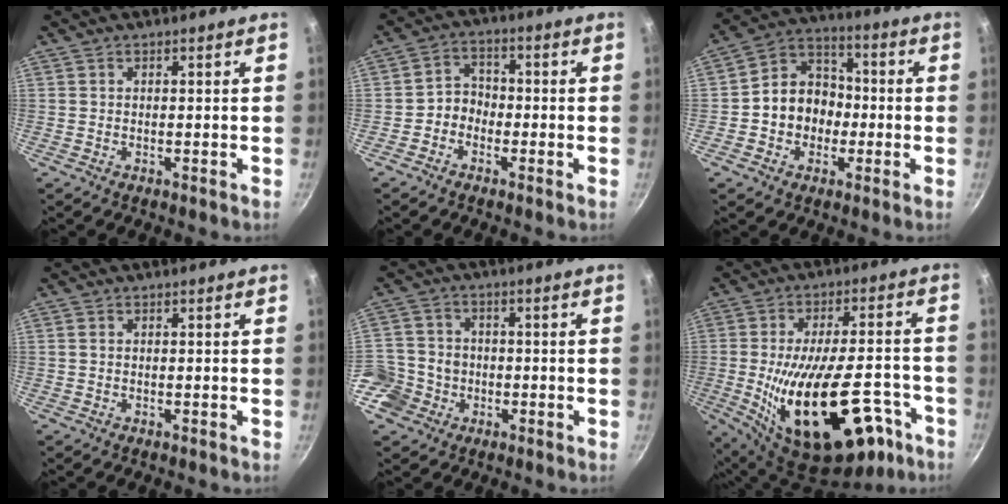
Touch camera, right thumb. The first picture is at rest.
{"total": 5.0, "force": [-1.8, 4.3, 2.0], "torque": [0.002, 0.026, -0.039]}
{"total": 11.7, "force": [-1.8, 9.9, 5.8], "torque": [-0.054, 0.039, -0.044]}
{"total": 0.7, "force": [0.1, 0.5, 0.5], "torque": [-0.008, 0.002, 0.002]}
{"total": 10.0, "force": [-3.3, 8.9, 3.3], "torque": [-0.042, 0.032, -0.069]}
{"total": 26.3, "force": [-9.9, 12.4, 21.0], "torque": [-0.304, 0.028, -0.128]}